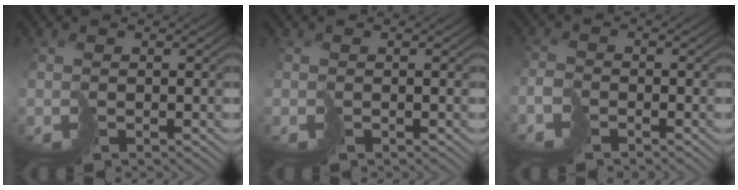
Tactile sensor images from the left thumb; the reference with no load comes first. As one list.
[{"total": 0.0}, {"total": 2.6, "force": [-1.9, 1.3, 1.2], "torque": [-0.025, -0.001, -0.052]}]